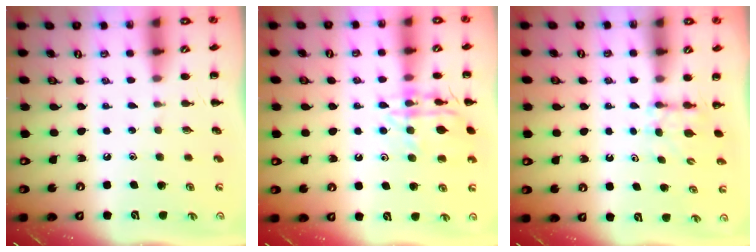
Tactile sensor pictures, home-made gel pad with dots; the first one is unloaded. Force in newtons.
{"total": 13.8, "press": 13.8, "slide": 1.0}
{"total": 3.5, "press": 3.3, "slide": 1.2}